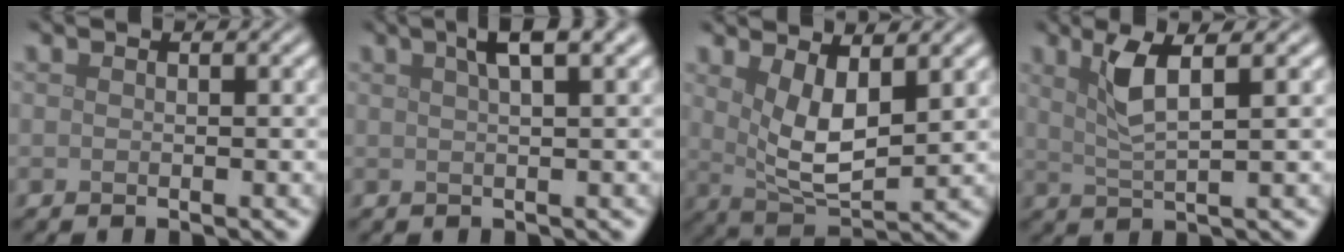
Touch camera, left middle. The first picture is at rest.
{"total": 3.7, "force": [2.0, 0.7, 3.0], "torque": [-0.033, 0.016, 0.030]}
{"total": 4.7, "force": [1.6, 1.7, 4.1], "torque": [-0.082, -0.014, 0.035]}
{"total": 3.5, "force": [1.5, 0.7, 3.1], "torque": [-0.061, 0.002, 0.031]}